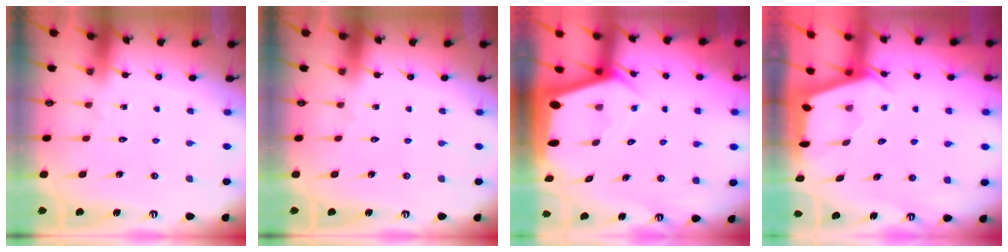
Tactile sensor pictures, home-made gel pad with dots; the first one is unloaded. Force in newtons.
{"total": 0.0}
{"total": 3.0, "press": 2.9, "slide": 0.4}
{"total": 2.0, "press": 2.0, "slide": 0.3}